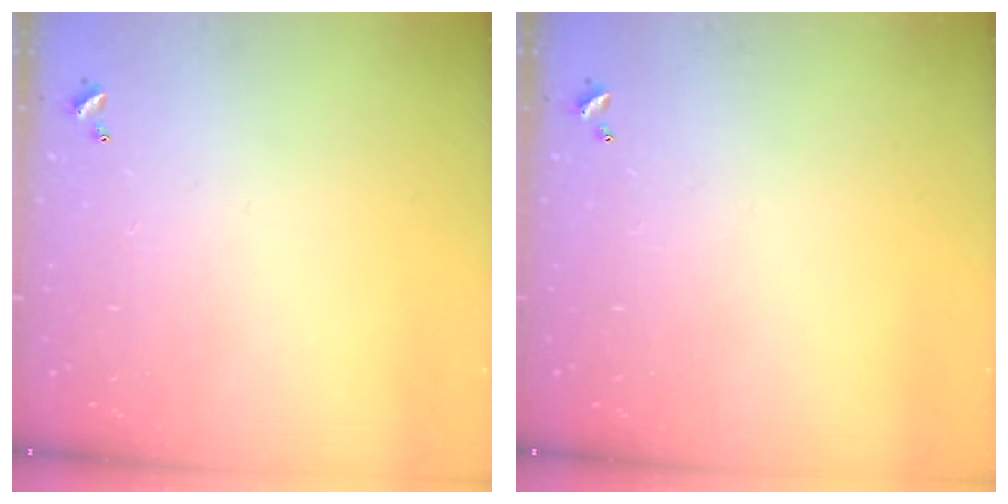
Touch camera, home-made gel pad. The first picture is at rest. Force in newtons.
{"total": 0.0}